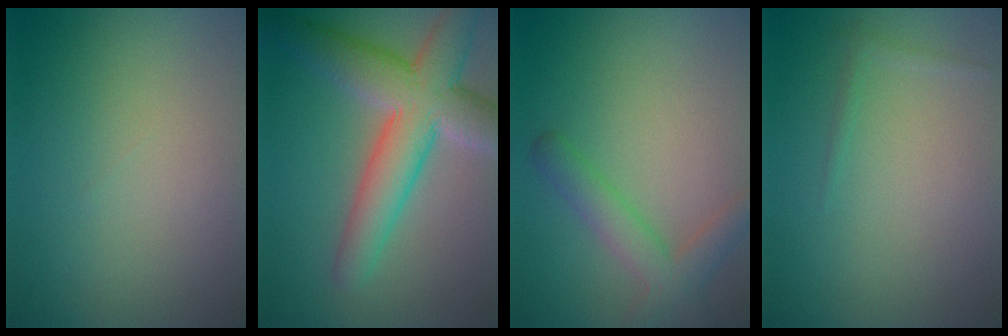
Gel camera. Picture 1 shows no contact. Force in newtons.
{"total": 7.8, "press": 7.8, "slide": 0.5}
{"total": 3.5, "press": 3.5, "slide": 0.3}
{"total": 0.6, "press": 0.6, "slide": 0.1}